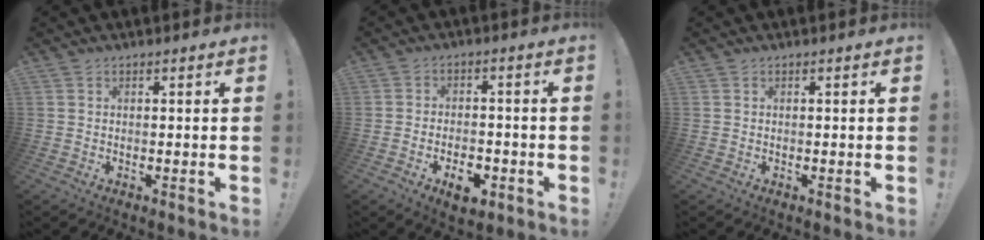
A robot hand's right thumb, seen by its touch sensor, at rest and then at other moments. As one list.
[{"total": 7.6, "force": [-3.9, 4.2, 5.0], "torque": [-0.058, 0.017, -0.064]}, {"total": 0.0}]